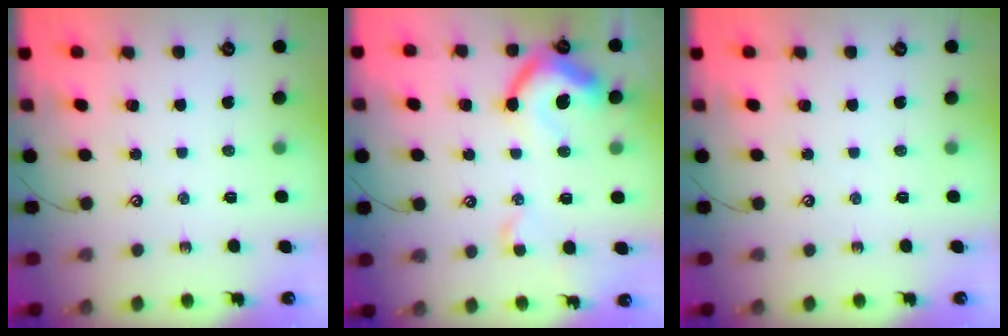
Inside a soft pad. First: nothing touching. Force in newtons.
{"total": 10.6, "press": 10.5, "slide": 1.5}
{"total": 0.0}